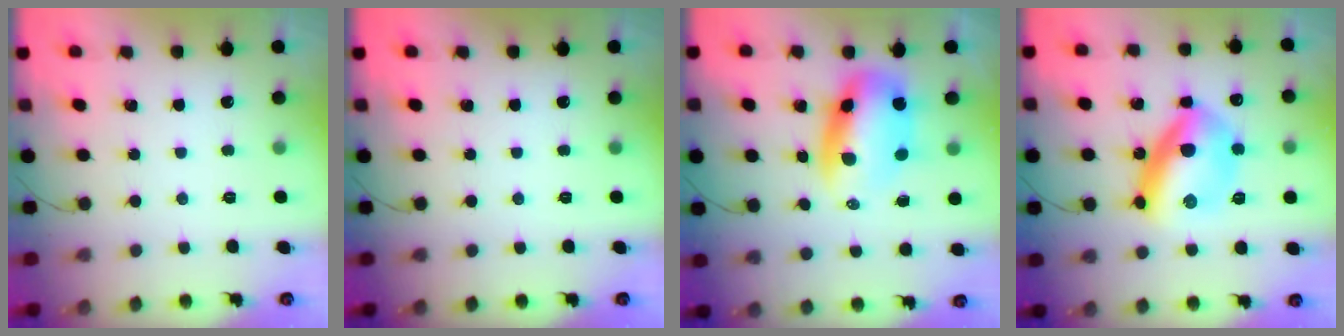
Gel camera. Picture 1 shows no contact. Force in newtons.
{"total": 0.0}
{"total": 10.3, "press": 9.9, "slide": 2.9}
{"total": 16.4, "press": 16.4, "slide": 0.9}